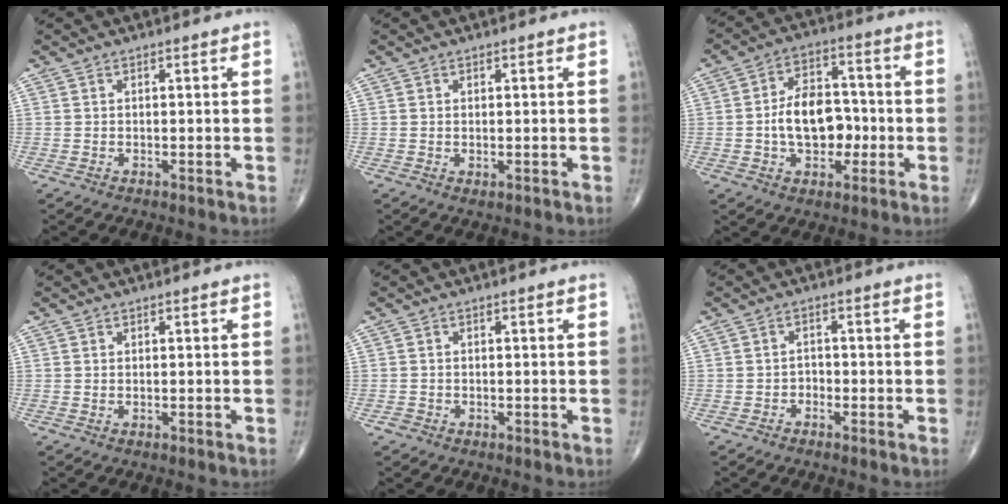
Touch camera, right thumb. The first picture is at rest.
{"total": 0.7, "force": [0.0, 0.4, 0.6], "torque": [-0.013, -0.004, 0.002]}
{"total": 11.4, "force": [-1.5, 7.5, 8.4], "torque": [-0.102, 0.029, -0.030]}
{"total": 0.0}
{"total": 0.9, "force": [-0.4, 0.8, 0.2], "torque": [-0.002, 0.003, -0.010]}
{"total": 1.6, "force": [-1.0, 1.1, 0.4], "torque": [0.005, 0.008, -0.023]}